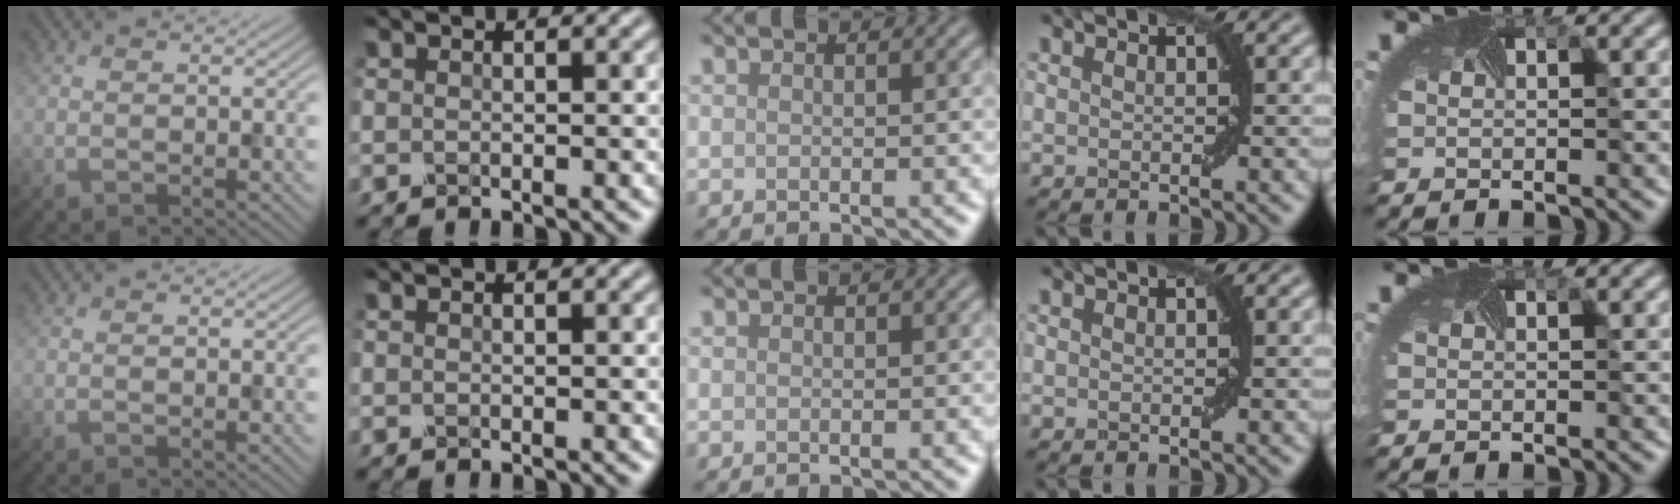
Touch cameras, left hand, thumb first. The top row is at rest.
{}